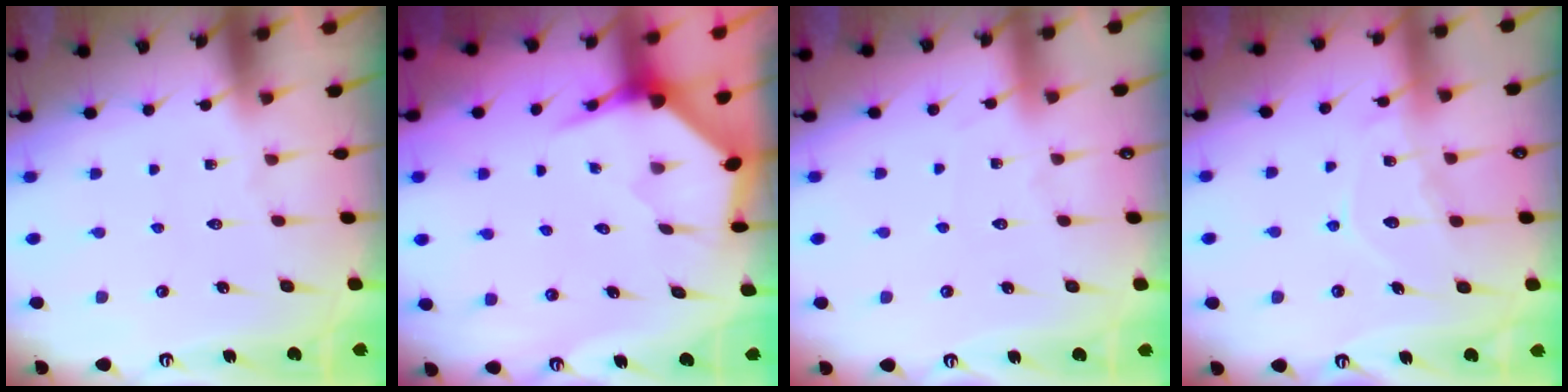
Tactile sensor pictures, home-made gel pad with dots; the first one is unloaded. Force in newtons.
{"total": 3.8, "press": 3.8, "slide": 0.5}
{"total": 3.2, "press": 3.1, "slide": 0.6}
{"total": 10.3, "press": 10.3, "slide": 0.6}